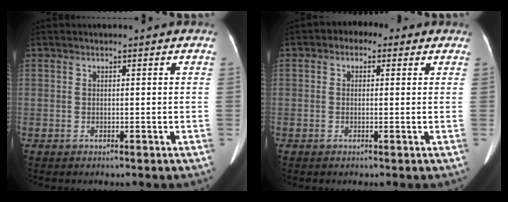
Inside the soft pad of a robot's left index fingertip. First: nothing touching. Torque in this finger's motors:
{"motor_torque": [1.06, -1.06, 0.25, -0.02]}